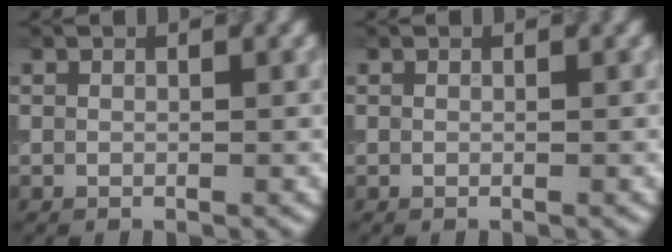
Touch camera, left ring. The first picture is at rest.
{"total": 0.0}